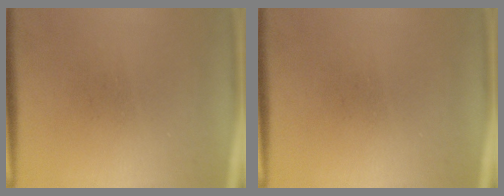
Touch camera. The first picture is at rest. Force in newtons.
{"total": 0.0}